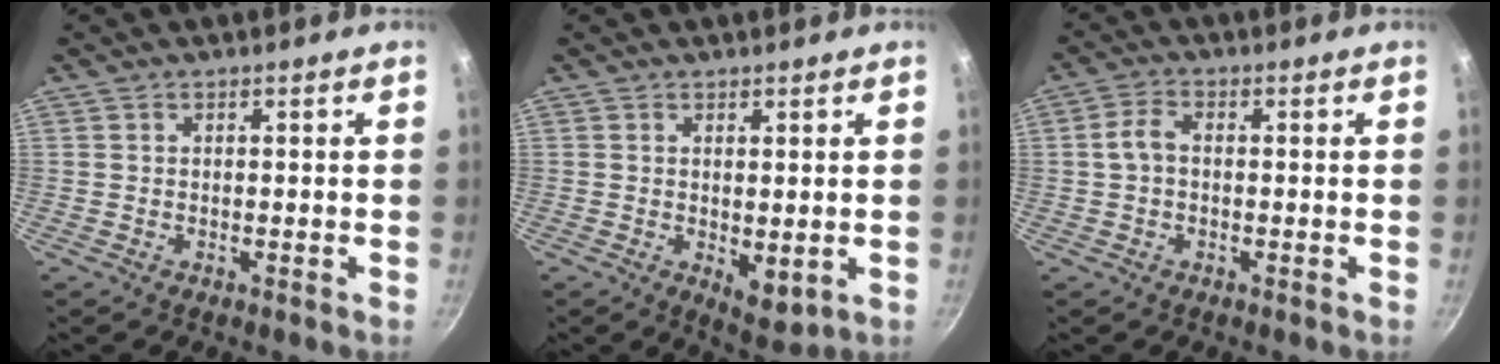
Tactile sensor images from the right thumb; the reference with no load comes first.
{"total": 4.9, "force": [-0.1, 2.3, 4.4], "torque": [-0.058, -0.017, 0.005]}
{"total": 3.7, "force": [-0.2, 2.5, 2.8], "torque": [-0.057, 0.017, -0.008]}